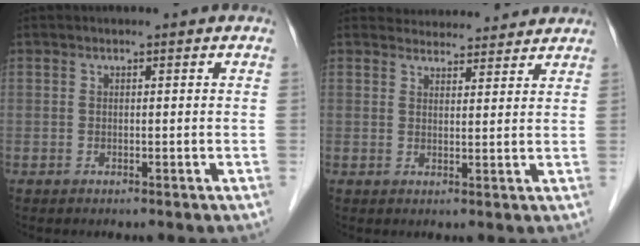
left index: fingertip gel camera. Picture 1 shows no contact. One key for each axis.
{"total": 7.7, "fx": 7.5, "fy": 1.8, "fz": 0.7, "tx": -0.001, "ty": 0.019, "tz": 0.089}